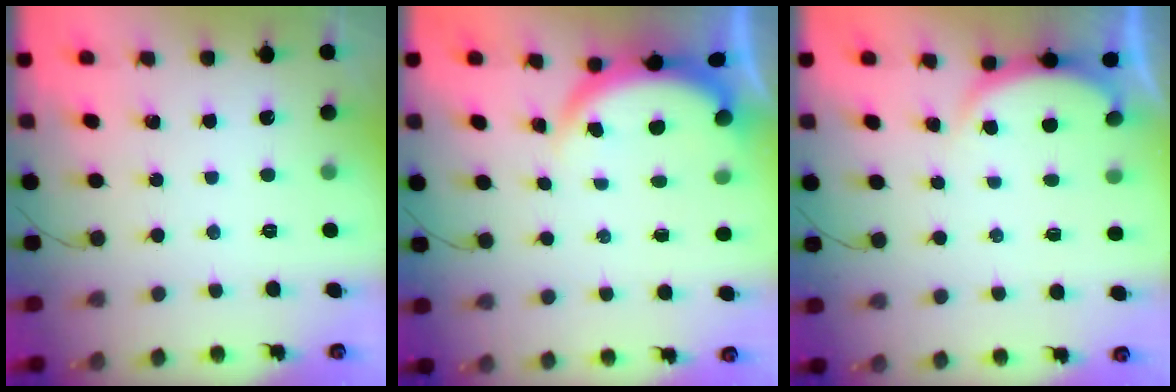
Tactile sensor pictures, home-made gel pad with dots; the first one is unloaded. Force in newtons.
{"total": 4.0, "press": 3.8, "slide": 1.0}
{"total": 2.8, "press": 2.7, "slide": 0.6}